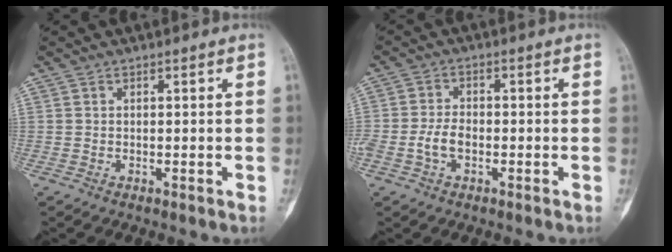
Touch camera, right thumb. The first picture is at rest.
{"total": 4.4, "force": [-1.6, 2.8, 3.0], "torque": [-0.060, 0.014, -0.033]}